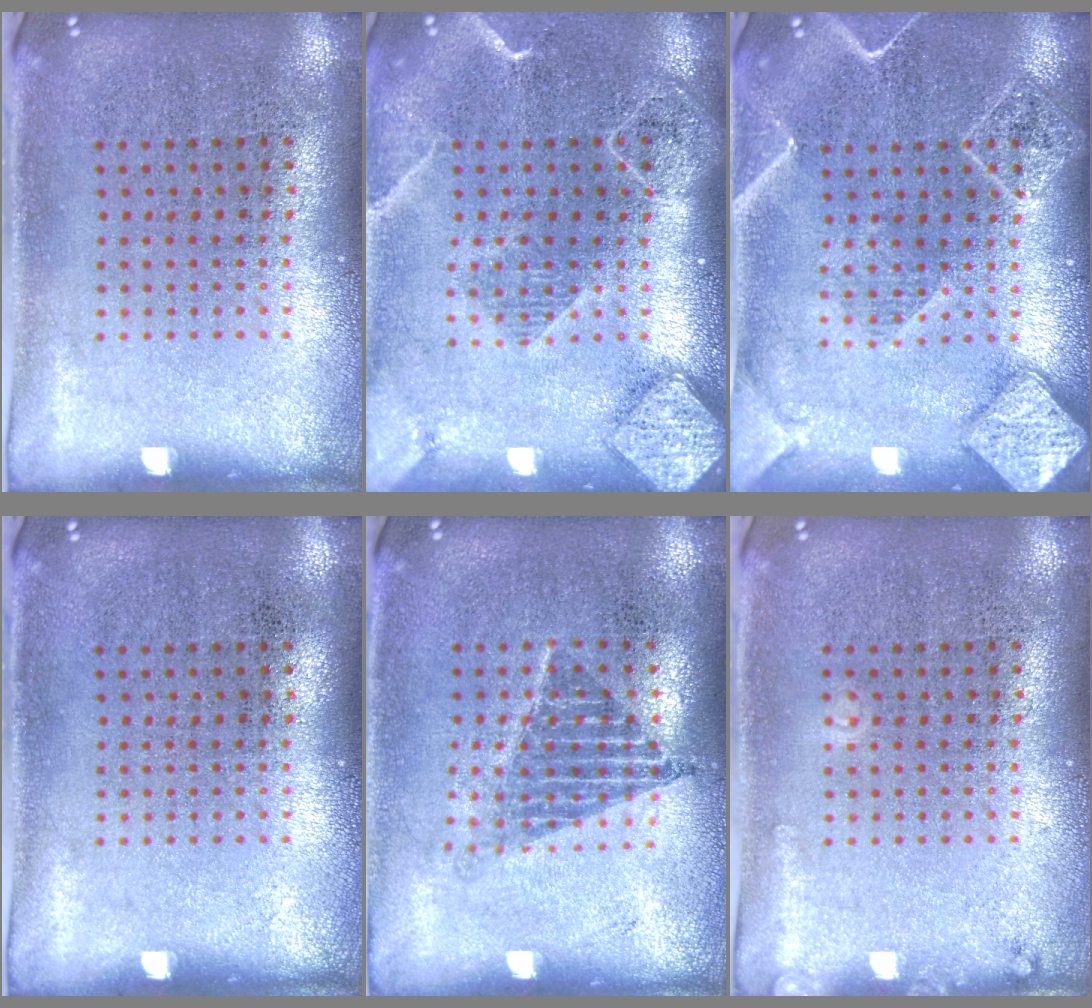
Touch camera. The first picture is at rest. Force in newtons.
{"total": 2.0, "press": 1.8, "slide": 0.8}
{"total": 3.5, "press": 3.4, "slide": 0.4}
{"total": 0.0}
{"total": 1.2, "press": 1.0, "slide": 0.7}
{"total": 0.9, "press": 0.8, "slide": 0.2}